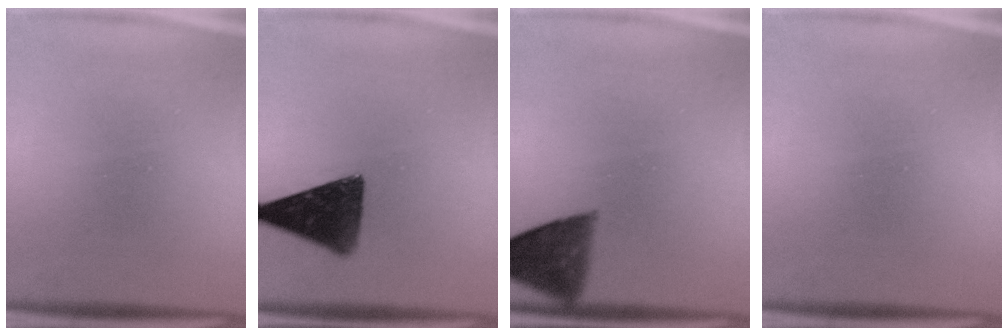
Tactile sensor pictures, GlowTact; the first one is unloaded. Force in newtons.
{"total": 12.6}
{"total": 5.4}
{"total": 0.0}